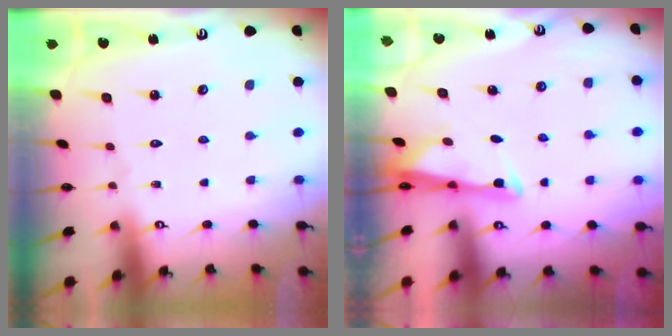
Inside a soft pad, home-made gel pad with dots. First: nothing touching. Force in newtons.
{"total": 2.9, "press": 2.8, "slide": 0.7}